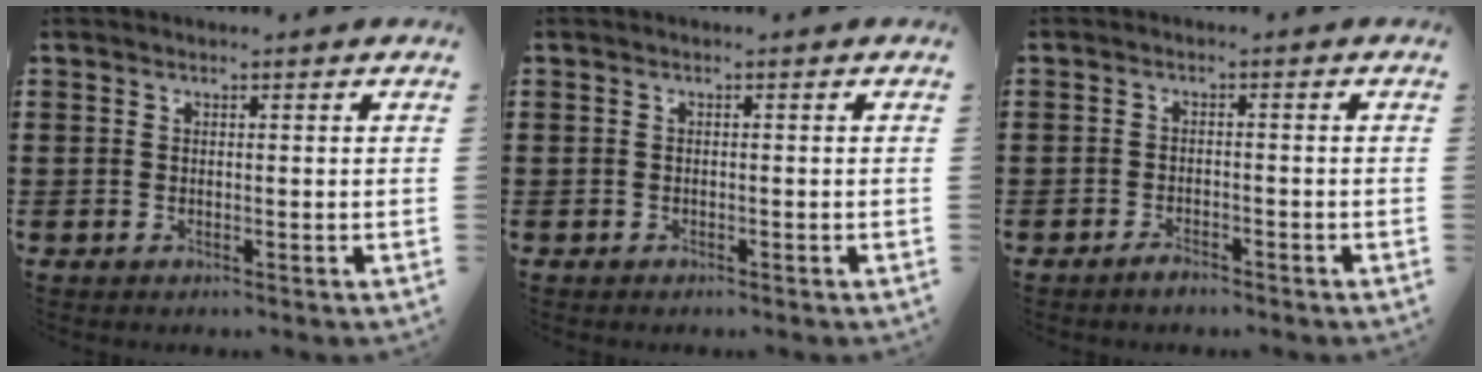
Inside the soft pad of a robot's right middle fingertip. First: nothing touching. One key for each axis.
{"total": 0.5, "fx": -0.4, "fy": 0.3, "fz": 0.1, "tx": -0.002, "ty": 0.002, "tz": -0.010}
{"total": 1.8, "fx": -1.6, "fy": 0.4, "fz": 0.7, "tx": -0.015, "ty": 0.000, "tz": -0.031}